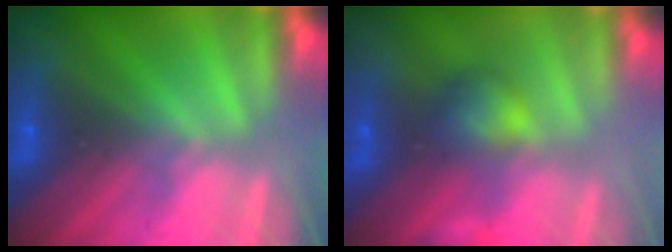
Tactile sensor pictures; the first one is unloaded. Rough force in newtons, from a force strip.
{"total": 2.9}